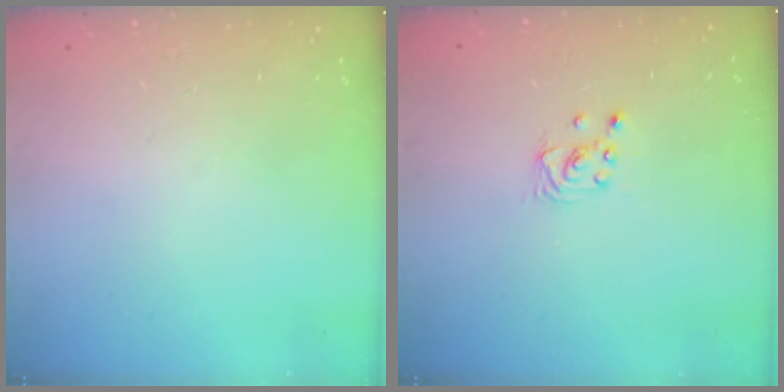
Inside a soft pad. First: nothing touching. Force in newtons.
{"total": 1.7, "press": 1.6, "slide": 0.1}